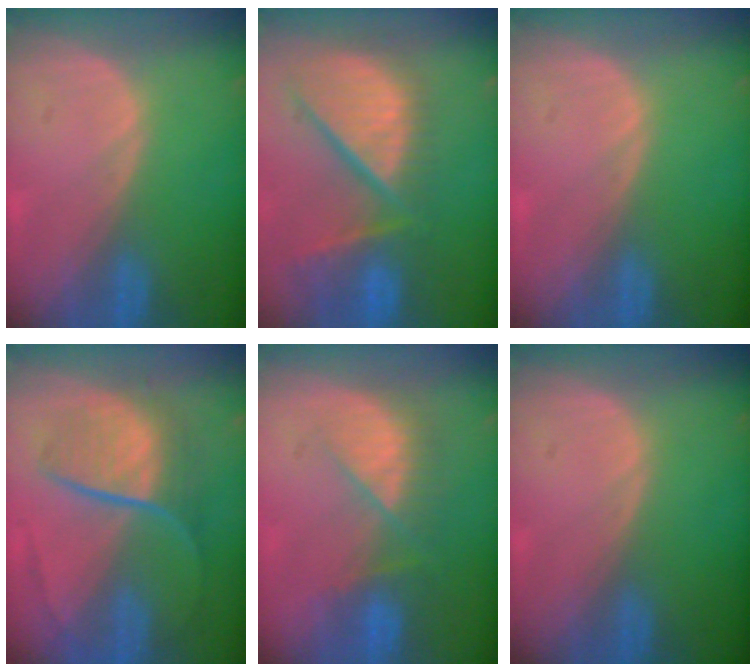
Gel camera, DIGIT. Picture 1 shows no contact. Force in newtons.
{"total": 13.1, "press": 11.0, "slide": 7.2}
{"total": 0.0}
{"total": 8.9, "press": 7.6, "slide": 4.6}
{"total": 7.2, "press": 6.6, "slide": 2.9}
{"total": 0.0}